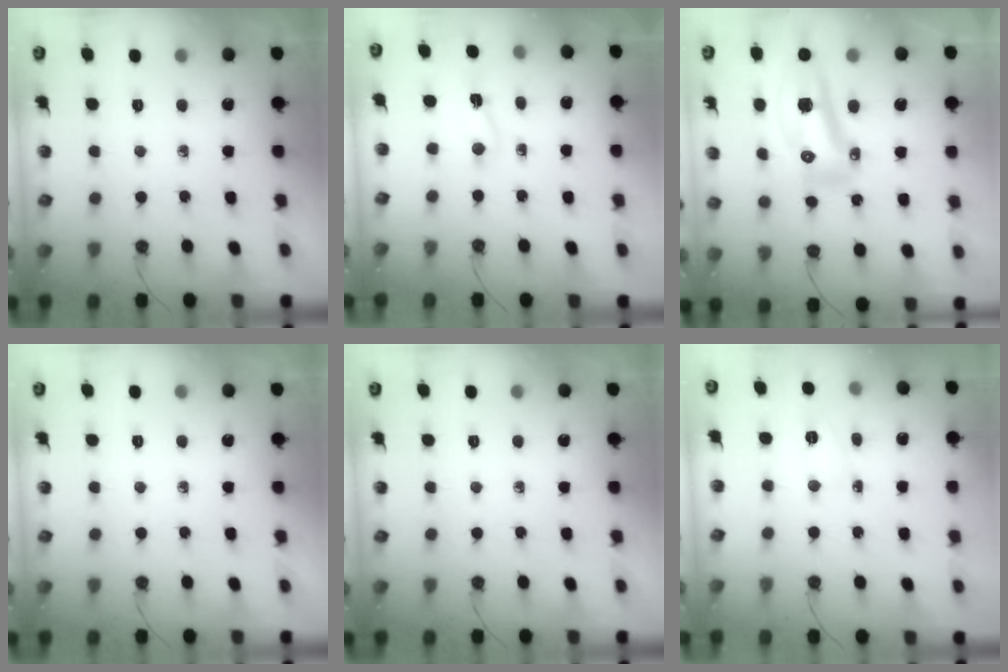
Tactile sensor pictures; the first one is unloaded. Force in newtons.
{"total": 2.0, "press": 1.6, "slide": 1.2}
{"total": 14.0, "press": 13.9, "slide": 1.8}
{"total": 0.0}
{"total": 0.0}
{"total": 3.2, "press": 3.0, "slide": 1.0}